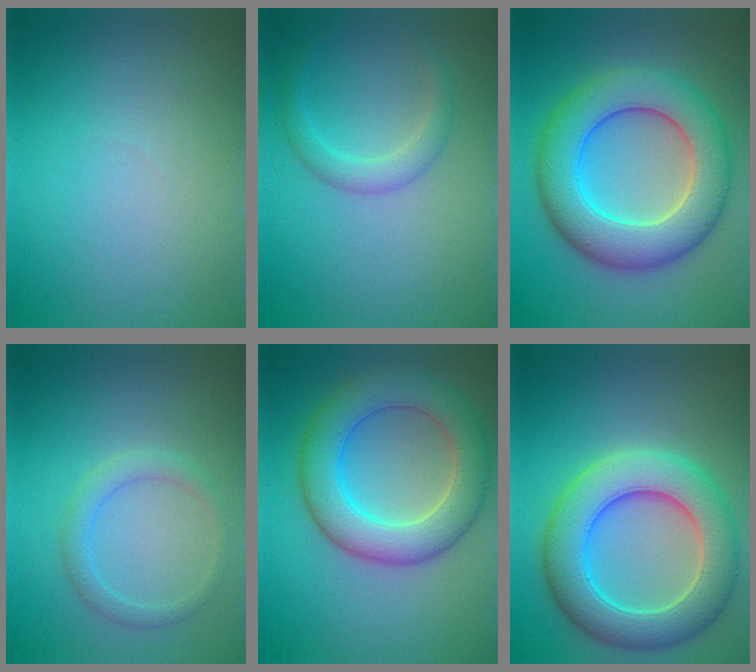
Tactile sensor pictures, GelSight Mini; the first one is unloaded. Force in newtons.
{"total": 2.2, "press": 2.2, "slide": 0.0}
{"total": 9.1, "press": 9.1, "slide": 0.3}
{"total": 1.8, "press": 1.8, "slide": 0.0}
{"total": 7.4, "press": 7.4, "slide": 0.1}
{"total": 8.7, "press": 8.7, "slide": 0.3}